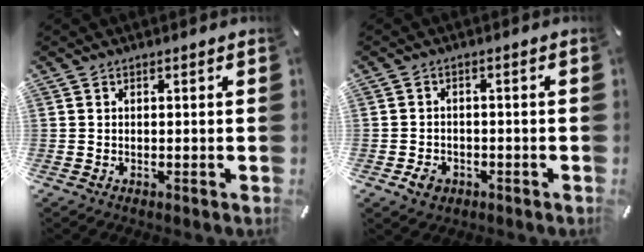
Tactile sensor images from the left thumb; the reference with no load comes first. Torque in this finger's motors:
{"motor_torque": [-0.54, 0.55, 0.10, -0.10, 0.00]}